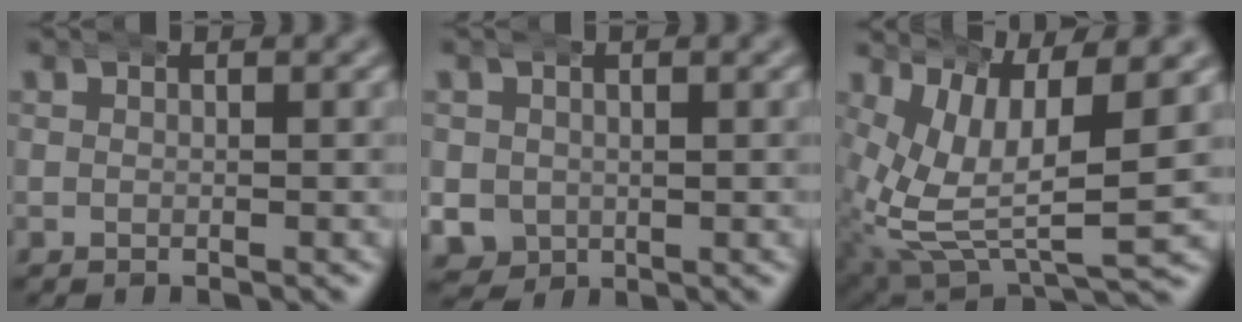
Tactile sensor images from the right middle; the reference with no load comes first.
{"total": 6.8, "force": [-1.4, 6.4, 2.1], "torque": [-0.076, -0.038, -0.017]}
{"total": 12.2, "force": [0.3, 7.7, 9.5], "torque": [-0.186, -0.045, 0.020]}